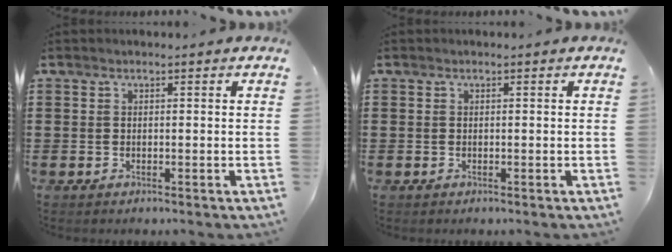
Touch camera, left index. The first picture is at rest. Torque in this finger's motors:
{"motor_torque": [0.00, 0.00, 0.00, 0.00]}